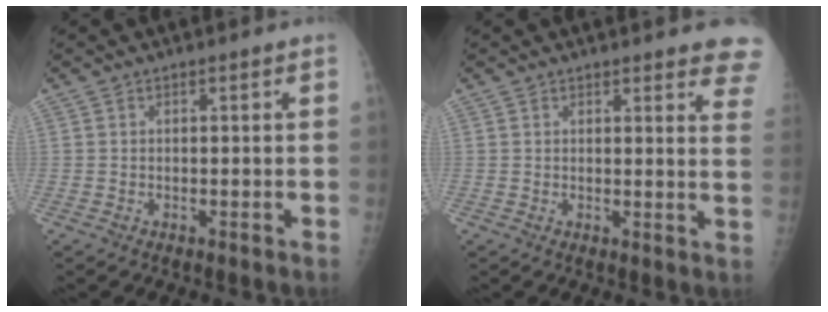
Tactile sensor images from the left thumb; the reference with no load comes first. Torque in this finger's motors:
{"motor_torque": [3.79, 1.22, 1.11, -1.01, 0.04]}